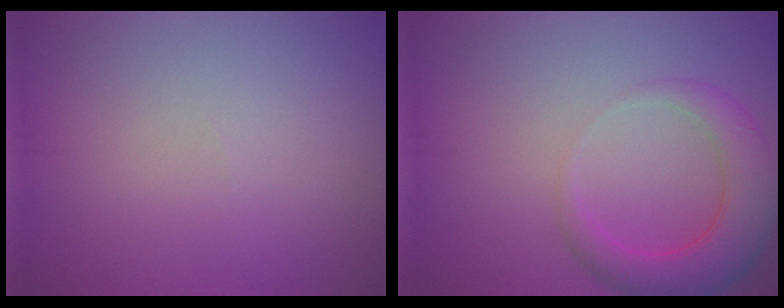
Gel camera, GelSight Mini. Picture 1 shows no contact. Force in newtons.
{"total": 4.8, "press": 4.7, "slide": 0.5}